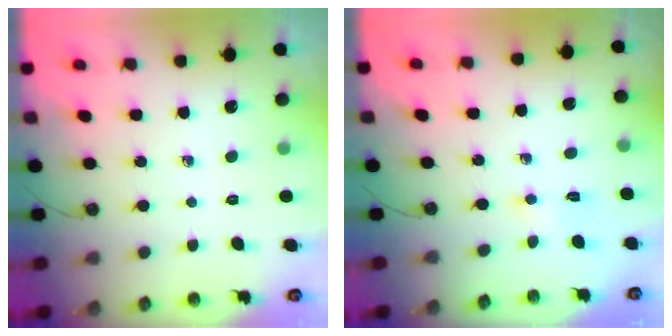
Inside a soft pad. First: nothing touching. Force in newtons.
{"total": 1.6, "press": 1.4, "slide": 0.7}